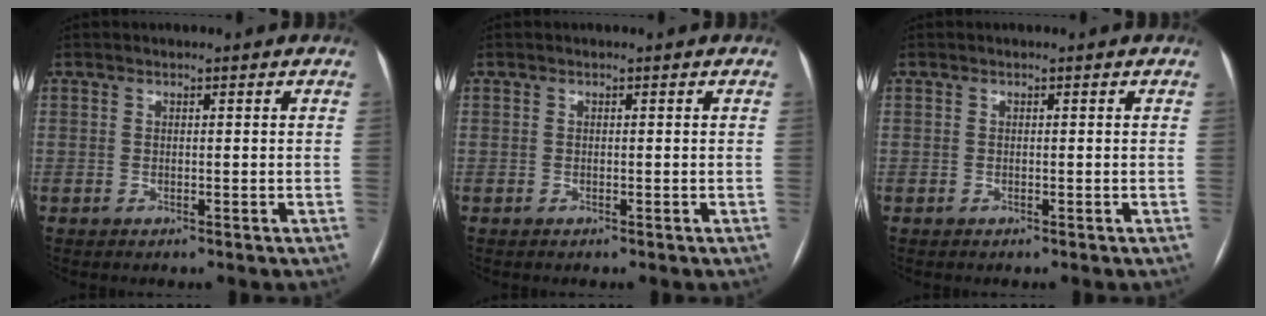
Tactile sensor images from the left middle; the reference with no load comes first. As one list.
[{"total": 0.0}, {"total": 0.0}]